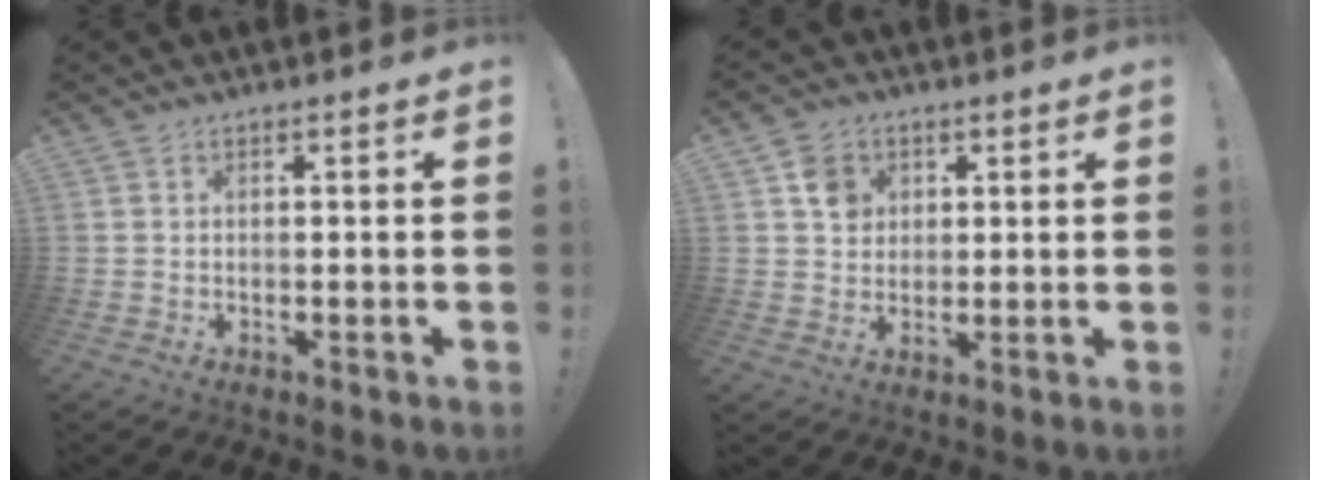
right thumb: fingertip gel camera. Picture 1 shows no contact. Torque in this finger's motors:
{"motor_torque": [0.05, 0.04, 0.05, 0.01, 0.01]}